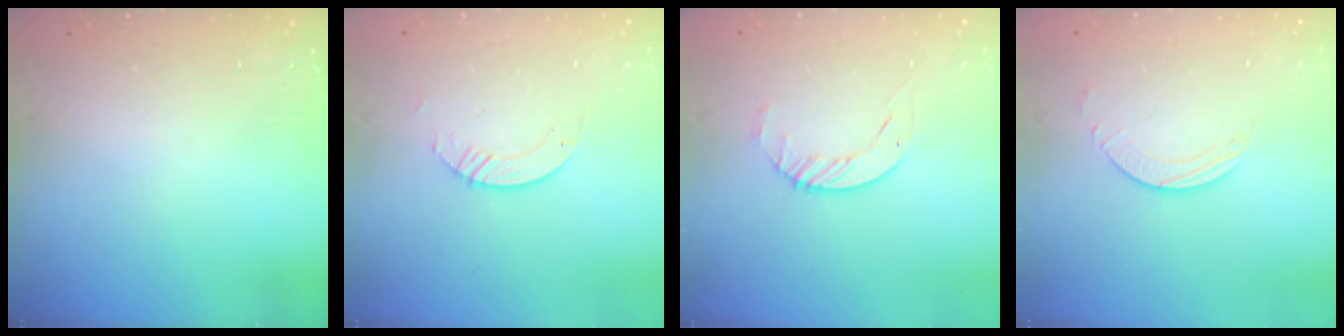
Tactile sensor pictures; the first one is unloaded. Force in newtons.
{"total": 2.2, "press": 2.2, "slide": 0.2}
{"total": 3.5, "press": 3.5, "slide": 0.4}
{"total": 2.0, "press": 1.9, "slide": 0.3}